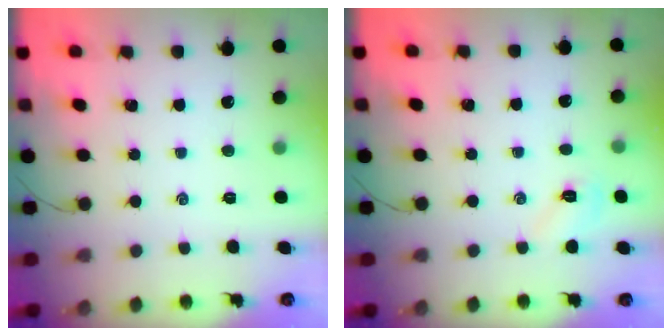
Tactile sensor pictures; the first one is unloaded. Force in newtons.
{"total": 5.4, "press": 5.3, "slide": 1.3}